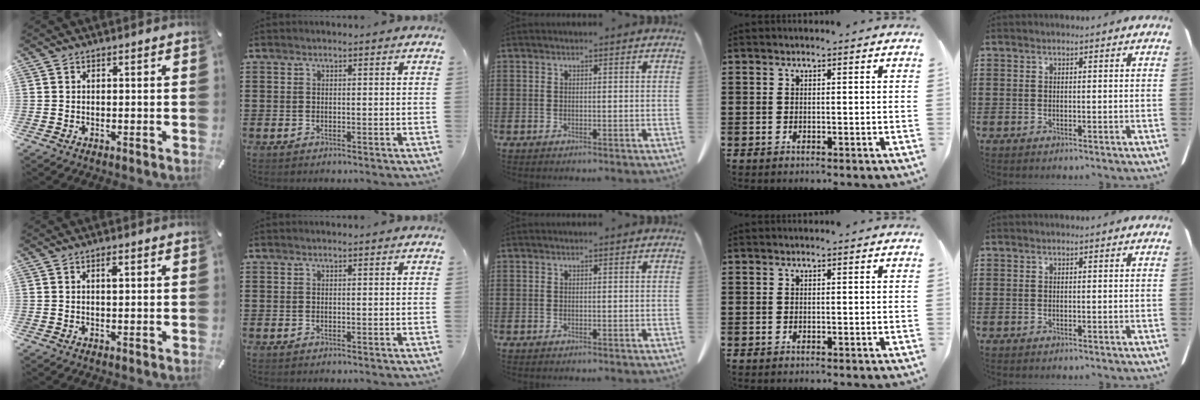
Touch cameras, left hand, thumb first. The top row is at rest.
{"thumb": {"total": 1.6, "force": [0.5, 0.6, 1.4], "torque": [-0.022, 0.000, 0.006]}}